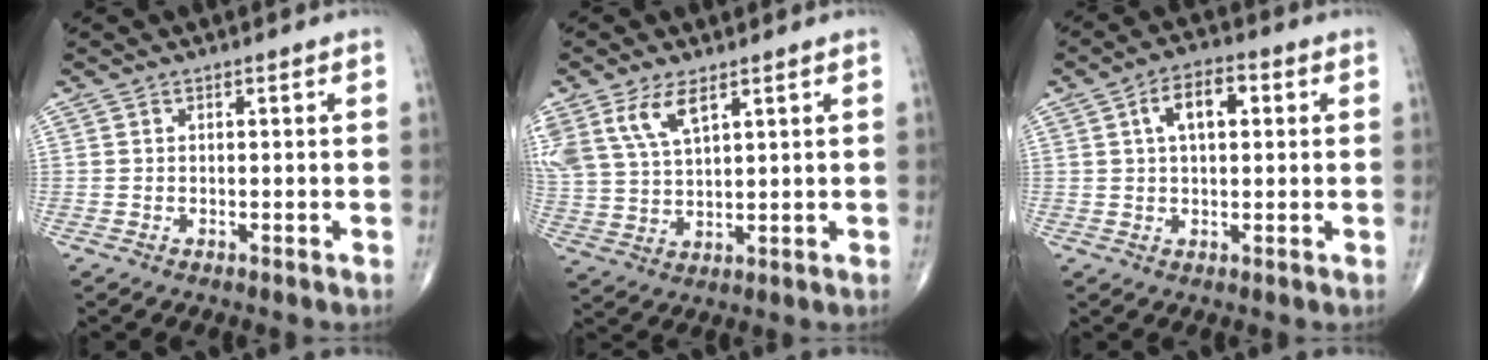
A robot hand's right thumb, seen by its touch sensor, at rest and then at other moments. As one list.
[{"total": 9.6, "force": [5.4, 4.3, 6.7], "torque": [-0.140, -0.011, 0.117]}, {"total": 7.4, "force": [1.9, 3.9, 6.0], "torque": [-0.094, 0.013, 0.027]}]